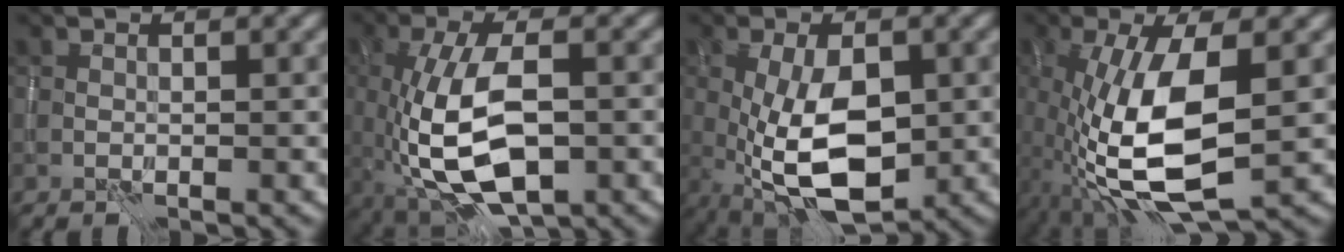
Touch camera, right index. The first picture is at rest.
{"total": 9.7, "force": [-2.4, 4.4, 8.4], "torque": [-0.174, -0.006, -0.044]}
{"total": 8.8, "force": [-1.3, 4.1, 7.6], "torque": [-0.160, -0.010, -0.022]}
{"total": 10.2, "force": [-2.0, 3.7, 9.3], "torque": [-0.204, -0.008, -0.041]}